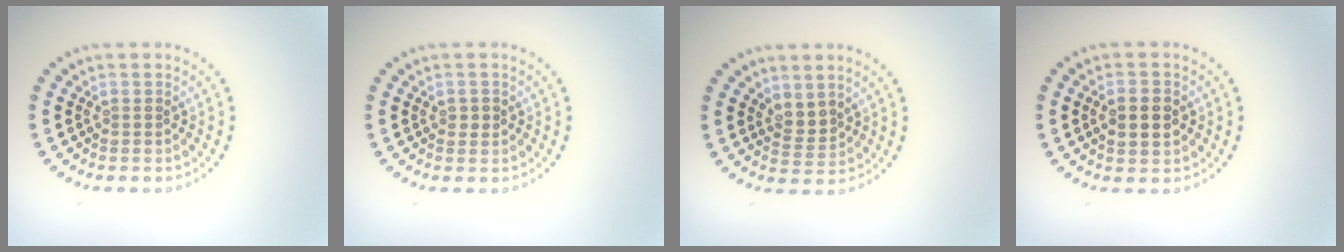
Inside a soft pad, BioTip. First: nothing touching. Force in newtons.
{"total": 0.9, "press": 0.9, "slide": 0.0}
{"total": 1.8, "press": 1.4, "slide": 1.2}
{"total": 3.1, "press": 3.0, "slide": 0.2}